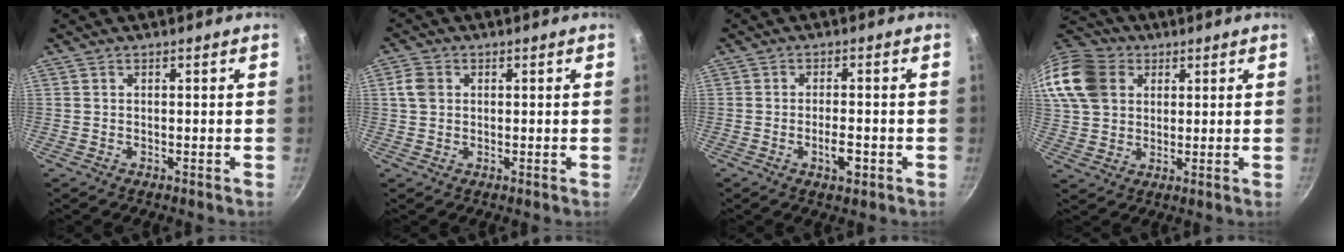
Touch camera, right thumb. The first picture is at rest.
{"total": 3.8, "force": [0.8, 3.1, 2.1], "torque": [-0.030, 0.004, 0.011]}
{"total": 4.2, "force": [-1.6, 1.6, 3.5], "torque": [-0.050, 0.010, -0.026]}
{"total": 17.2, "force": [6.3, 13.5, 8.8], "torque": [-0.187, 0.013, 0.115]}